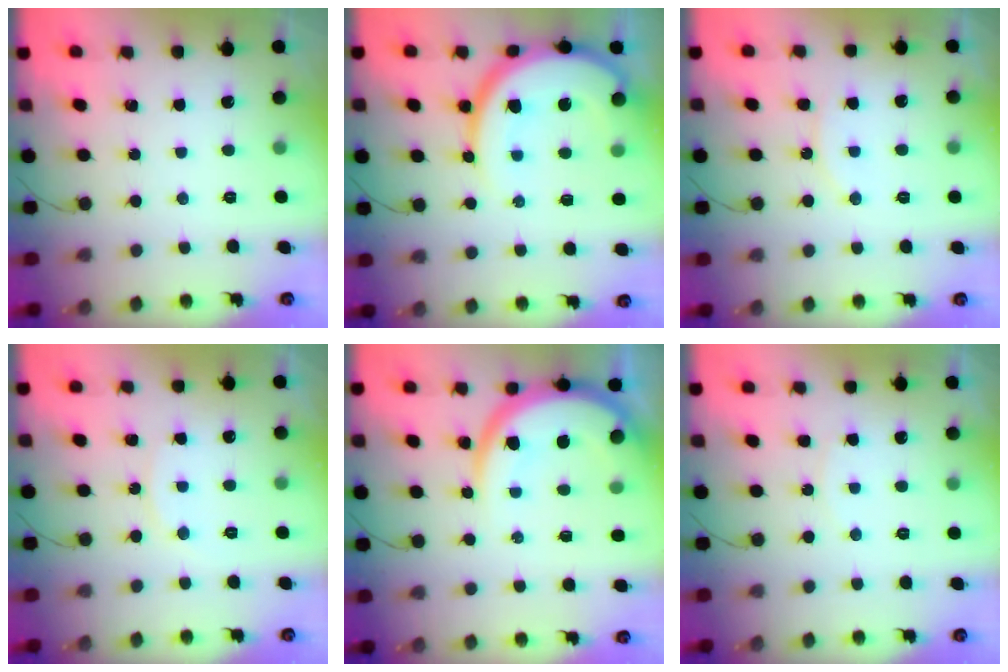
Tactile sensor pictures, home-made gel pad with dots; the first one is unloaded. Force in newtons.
{"total": 15.6, "press": 15.5, "slide": 1.6}
{"total": 9.3, "press": 9.3, "slide": 0.6}
{"total": 4.5, "press": 4.5, "slide": 0.6}
{"total": 12.0, "press": 11.9, "slide": 1.1}
{"total": 3.3, "press": 3.3, "slide": 0.6}